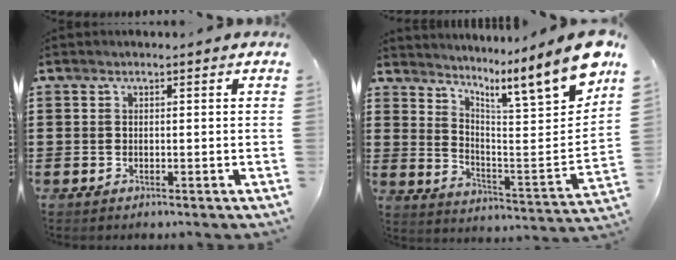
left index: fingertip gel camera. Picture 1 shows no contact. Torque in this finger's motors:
{"motor_torque": [2.02, -0.12, 0.98, 0.21]}